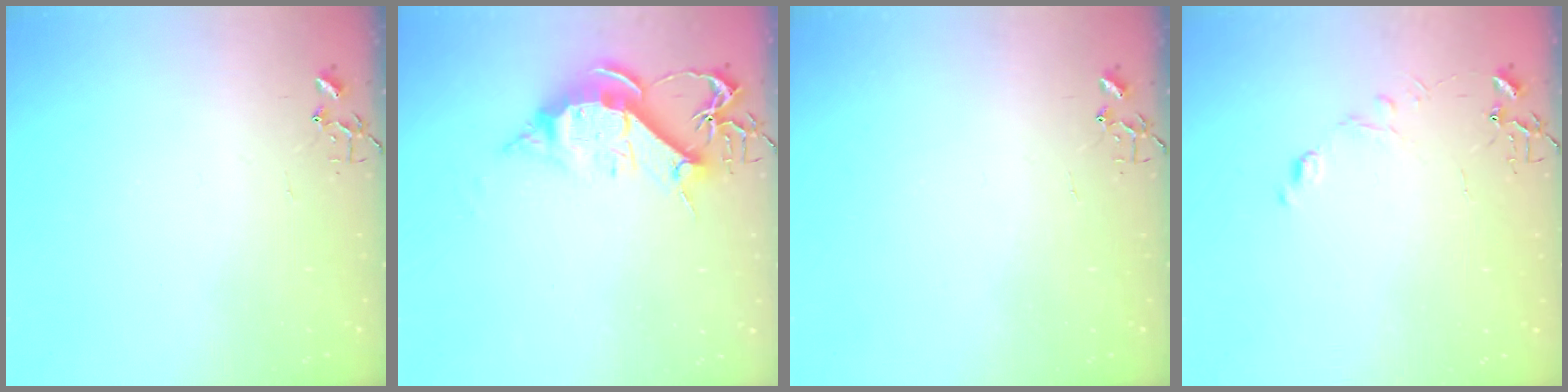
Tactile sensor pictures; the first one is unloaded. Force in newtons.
{"total": 11.9, "press": 11.9, "slide": 0.7}
{"total": 0.0}
{"total": 7.3, "press": 7.3, "slide": 0.8}